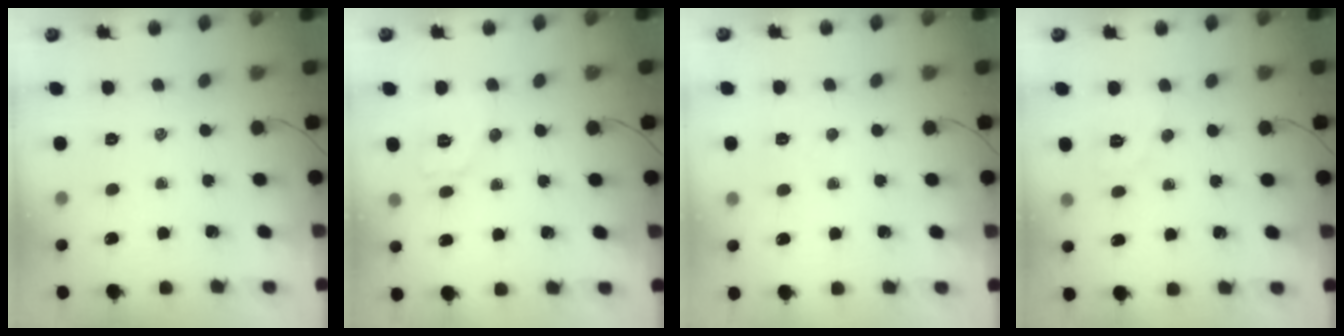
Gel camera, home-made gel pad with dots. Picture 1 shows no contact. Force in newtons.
{"total": 6.8, "press": 6.7, "slide": 0.6}
{"total": 2.6, "press": 2.6, "slide": 0.5}
{"total": 4.8, "press": 4.6, "slide": 1.1}